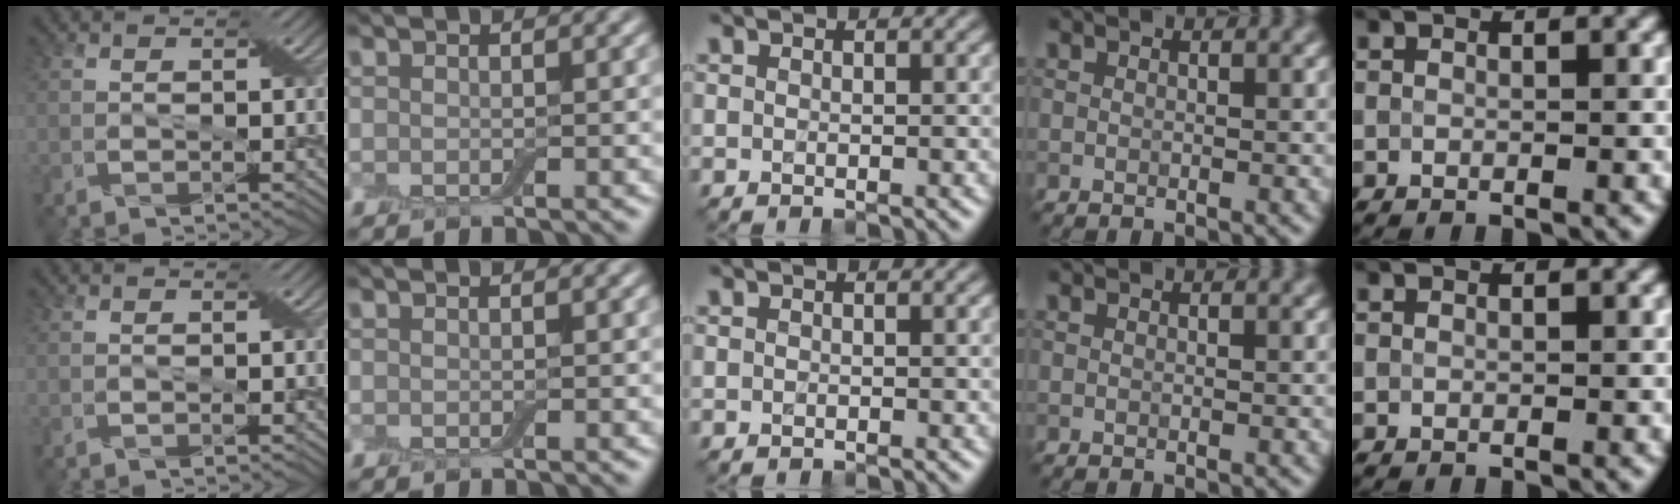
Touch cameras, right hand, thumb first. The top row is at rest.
{}